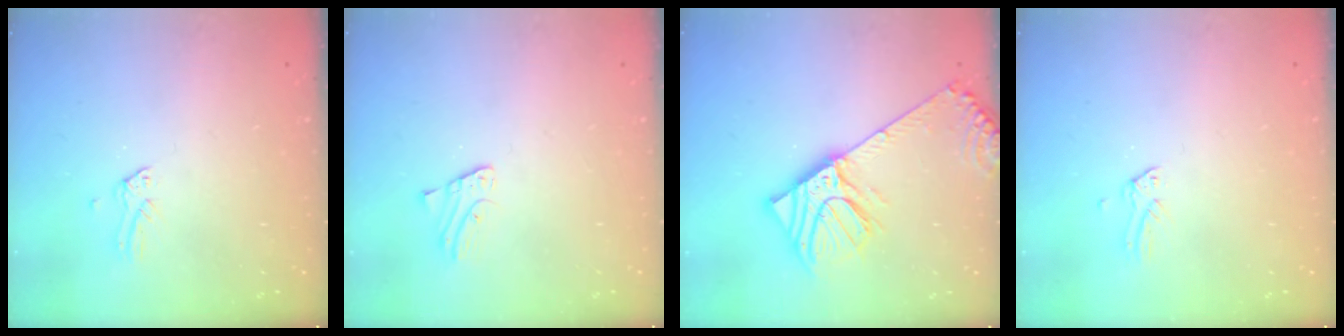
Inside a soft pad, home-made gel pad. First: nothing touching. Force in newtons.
{"total": 1.2, "press": 1.2, "slide": 0.1}
{"total": 13.8, "press": 13.6, "slide": 2.3}
{"total": 0.0}